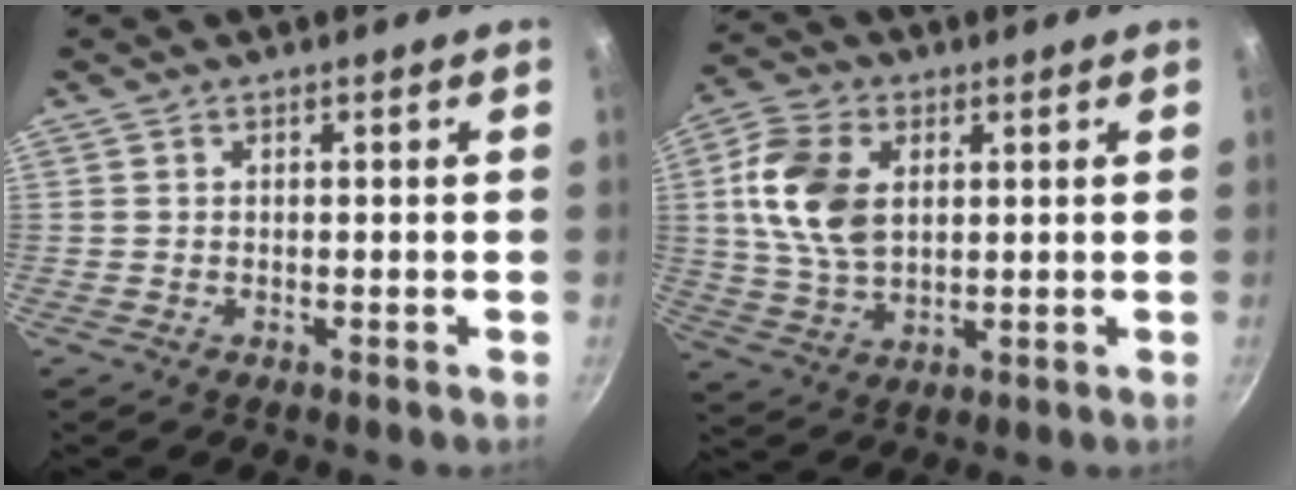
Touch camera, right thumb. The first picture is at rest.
{"total": 12.7, "force": [2.5, 8.4, 9.2], "torque": [-0.162, -0.003, 0.048]}